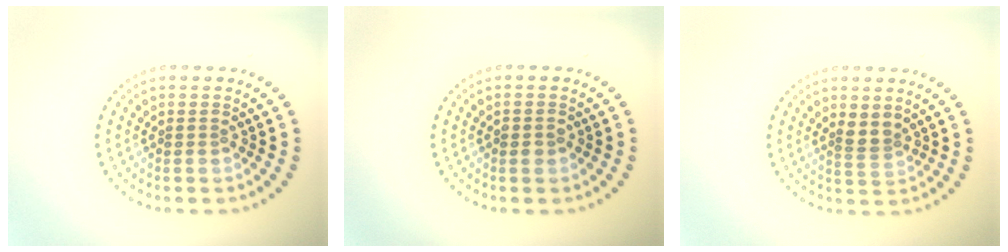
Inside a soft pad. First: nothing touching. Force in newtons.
{"total": 1.2, "press": 1.2, "slide": 0.1}
{"total": 1.9, "press": 1.3, "slide": 1.3}